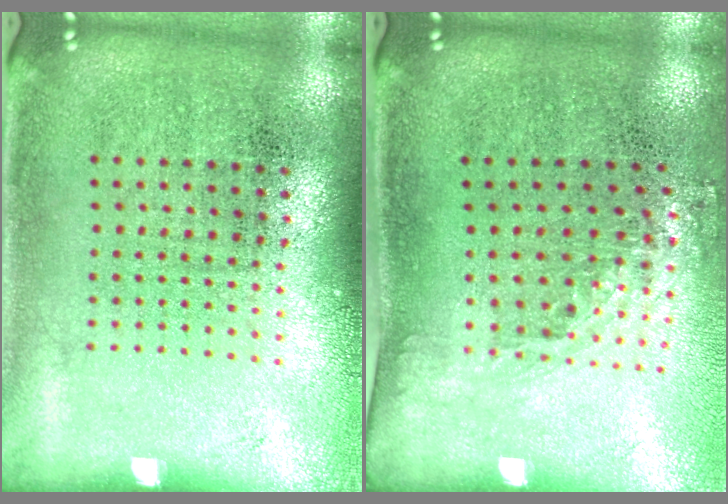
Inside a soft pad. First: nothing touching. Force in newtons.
{"total": 1.5, "press": 1.1, "slide": 1.0}